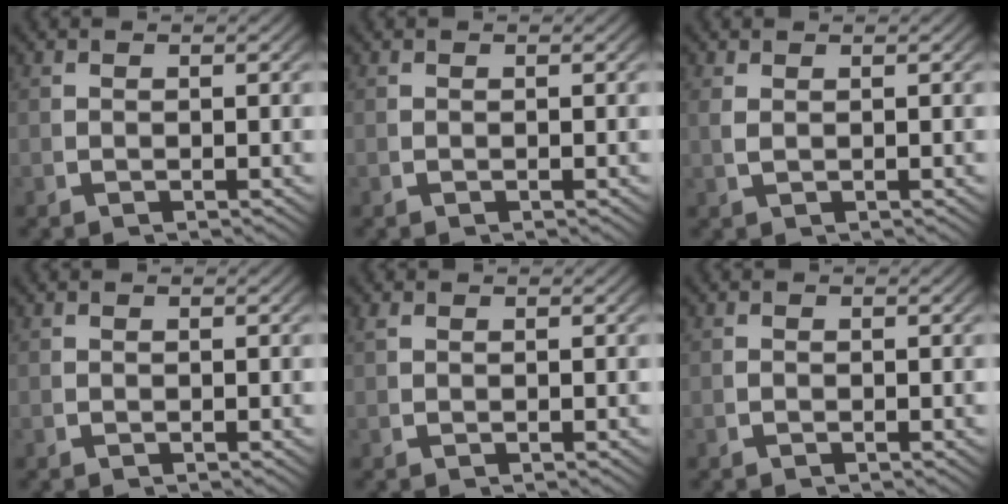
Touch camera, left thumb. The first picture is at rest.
{"total": 0.0}
{"total": 0.9, "force": [0.6, 0.1, 0.6], "torque": [-0.020, -0.004, 0.020]}
{"total": 0.0}
{"total": 0.6, "force": [0.5, 0.2, 0.3], "torque": [-0.011, -0.002, 0.015]}
{"total": 0.0}